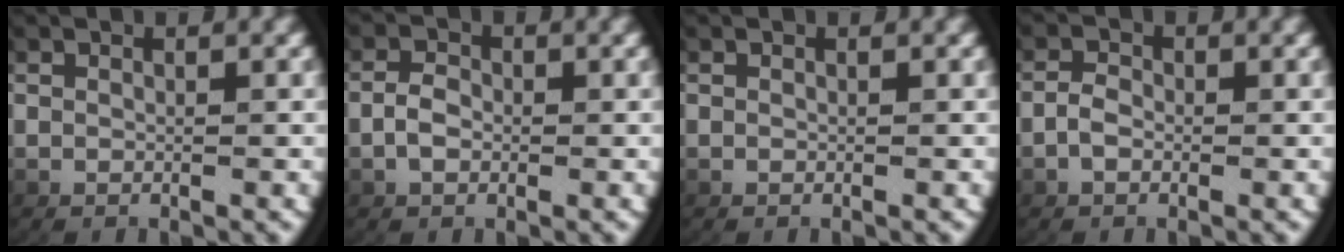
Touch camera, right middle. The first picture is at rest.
{"total": 1.4, "force": [-0.4, 0.8, 1.1], "torque": [-0.031, -0.003, -0.002]}
{"total": 0.0}
{"total": 1.1, "force": [-0.6, 0.5, 0.7], "torque": [-0.026, -0.004, -0.007]}